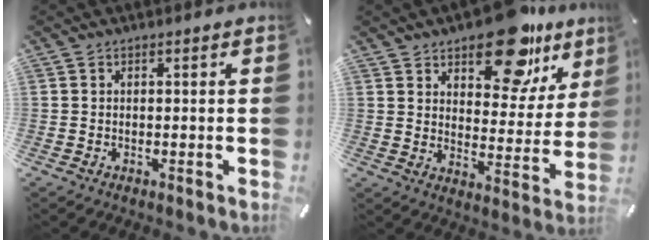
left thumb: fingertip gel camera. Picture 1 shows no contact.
{"total": 17.9, "force": [12.9, 8.4, 9.2], "torque": [-0.120, -0.088, 0.218]}